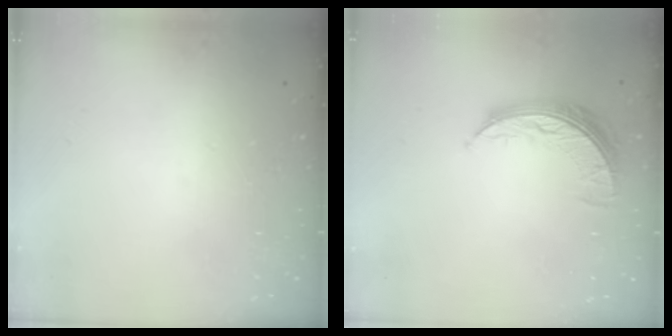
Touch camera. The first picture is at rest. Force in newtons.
{"total": 8.4, "press": 8.4, "slide": 0.7}